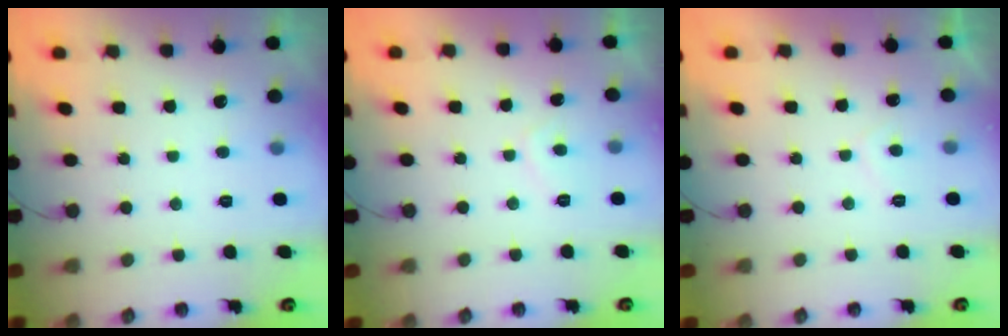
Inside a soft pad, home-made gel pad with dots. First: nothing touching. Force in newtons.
{"total": 1.5, "press": 1.3, "slide": 0.7}
{"total": 1.7, "press": 1.5, "slide": 0.7}